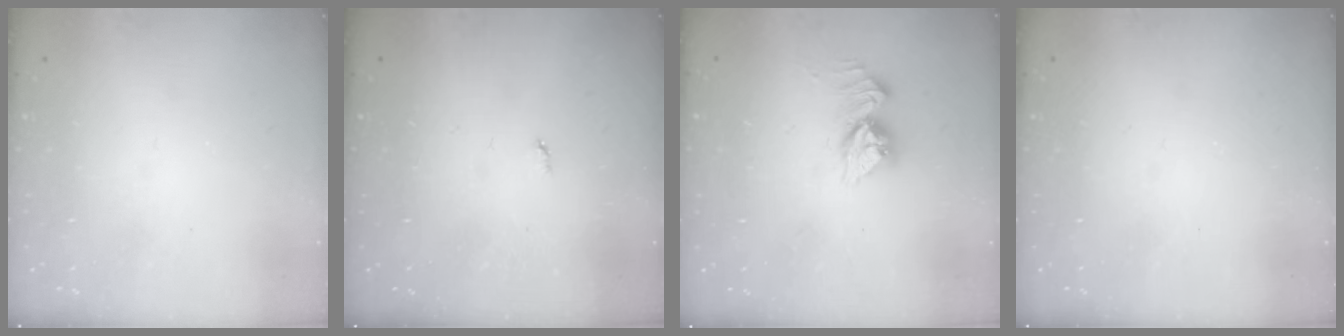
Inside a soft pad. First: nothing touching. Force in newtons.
{"total": 2.1, "press": 2.1, "slide": 0.4}
{"total": 9.7, "press": 9.7, "slide": 0.9}
{"total": 0.0}